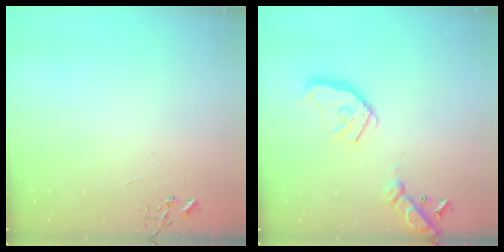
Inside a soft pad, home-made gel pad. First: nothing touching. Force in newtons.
{"total": 17.3, "press": 17.0, "slide": 2.8}